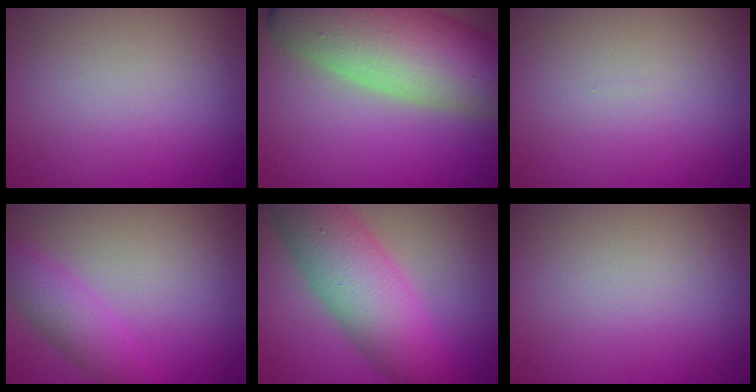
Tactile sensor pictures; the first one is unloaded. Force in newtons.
{"total": 13.1, "press": 13.0, "slide": 0.7}
{"total": 0.0}
{"total": 3.5, "press": 3.5, "slide": 0.2}
{"total": 8.6, "press": 8.6, "slide": 0.2}
{"total": 0.0}